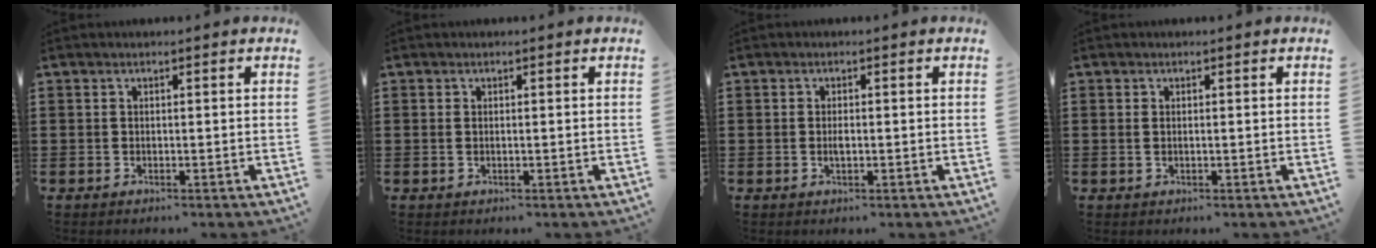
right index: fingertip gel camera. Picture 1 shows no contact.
{"total": 0.6, "force": [0.1, 0.2, 0.6], "torque": [-0.013, 0.000, 0.002]}
{"total": 1.4, "force": [-0.2, 0.6, 1.3], "torque": [-0.024, 0.002, -0.004]}
{"total": 0.8, "force": [0.1, 0.3, 0.7], "torque": [-0.016, 0.001, 0.002]}